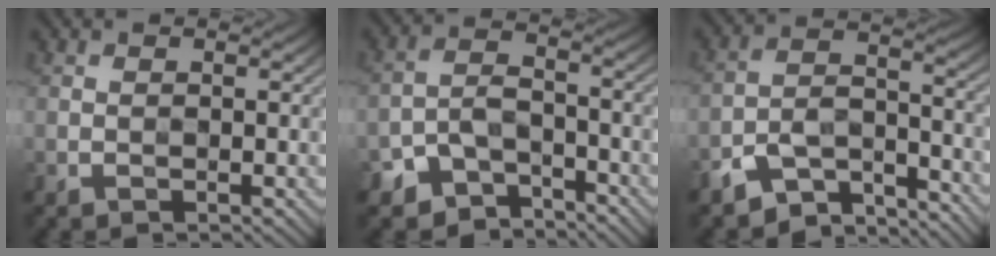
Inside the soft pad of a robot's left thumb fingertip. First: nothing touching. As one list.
[{"total": 6.6, "force": [-5.3, 3.3, 2.4], "torque": [-0.038, -0.003, -0.106]}, {"total": 8.7, "force": [-7.0, 3.5, 3.8], "torque": [-0.061, -0.003, -0.137]}]